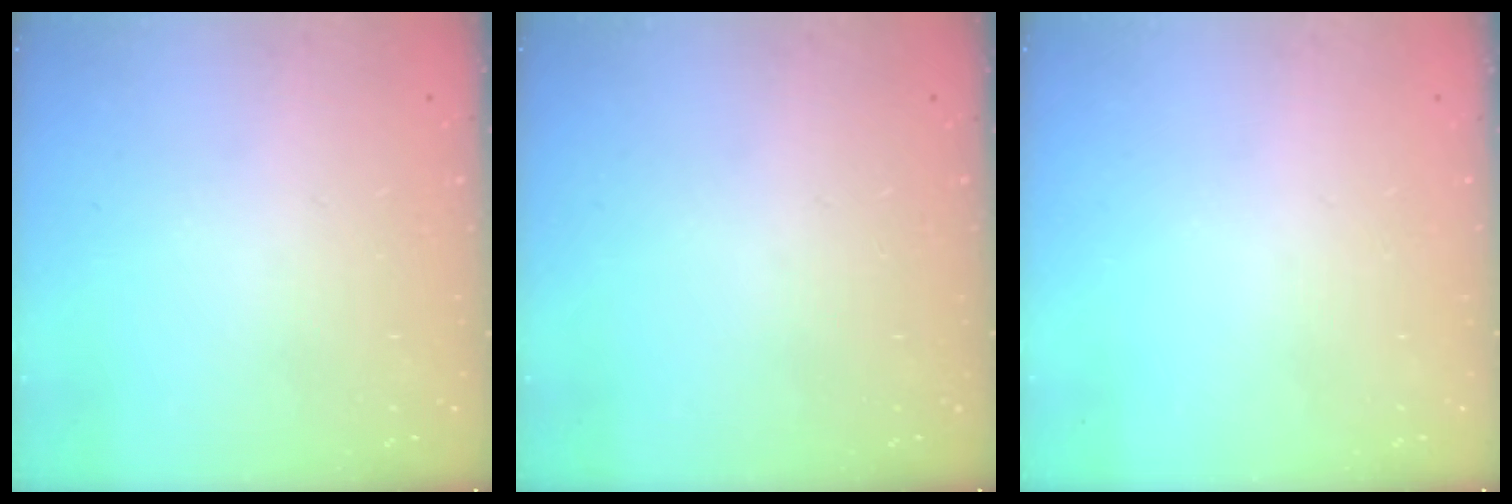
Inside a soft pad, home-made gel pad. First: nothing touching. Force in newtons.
{"total": 0.0}
{"total": 0.0}